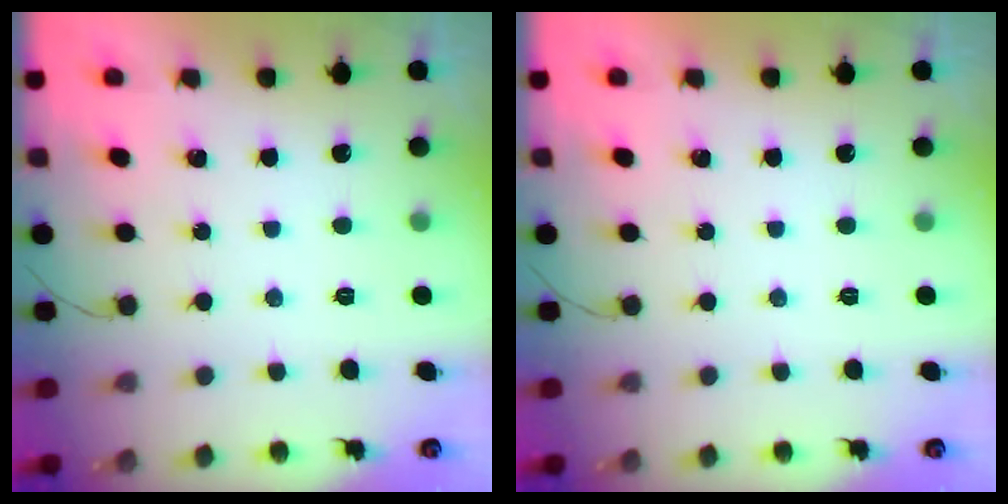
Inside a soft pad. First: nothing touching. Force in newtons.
{"total": 0.0}